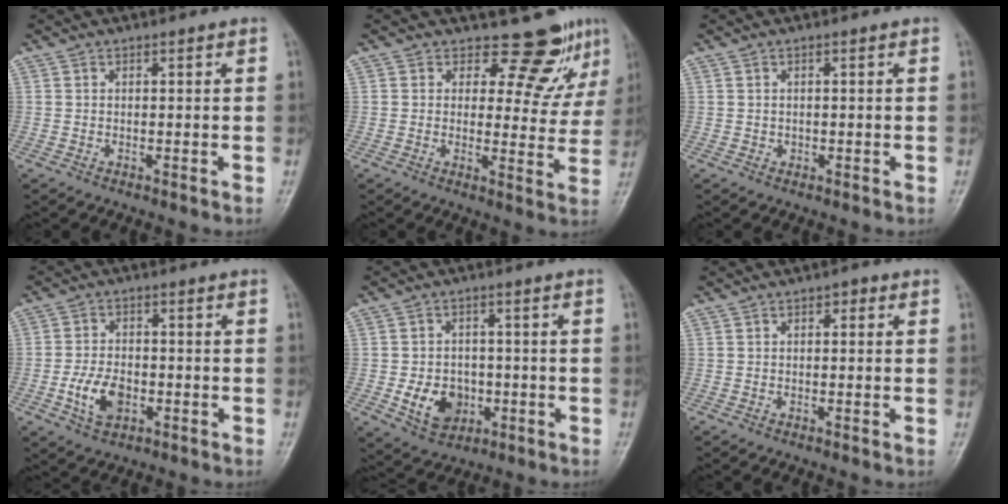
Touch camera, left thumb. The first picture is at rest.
{"total": 8.4, "force": [6.9, 4.1, 2.6], "torque": [0.001, -0.055, 0.077]}
{"total": 0.6, "force": [-0.1, 0.5, 0.1], "torque": [0.003, 0.003, -0.002]}
{"total": 7.1, "force": [-2.3, 4.5, 5.0], "torque": [-0.085, 0.009, -0.042]}
{"total": 8.3, "force": [-2.1, 6.5, 4.6], "torque": [-0.046, 0.007, -0.027]}
{"total": 1.6, "force": [0.5, 0.9, 1.2], "torque": [-0.006, 0.004, 0.001]}